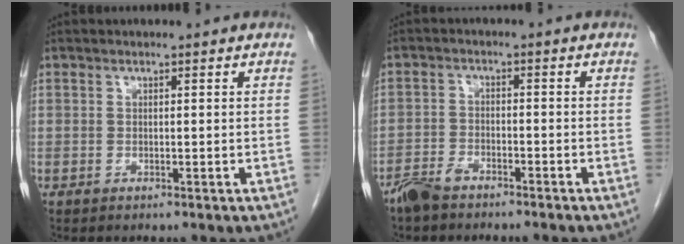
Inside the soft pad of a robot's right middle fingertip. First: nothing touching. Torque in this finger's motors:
{"motor_torque": [-0.52, -0.41, -0.07, -0.01]}